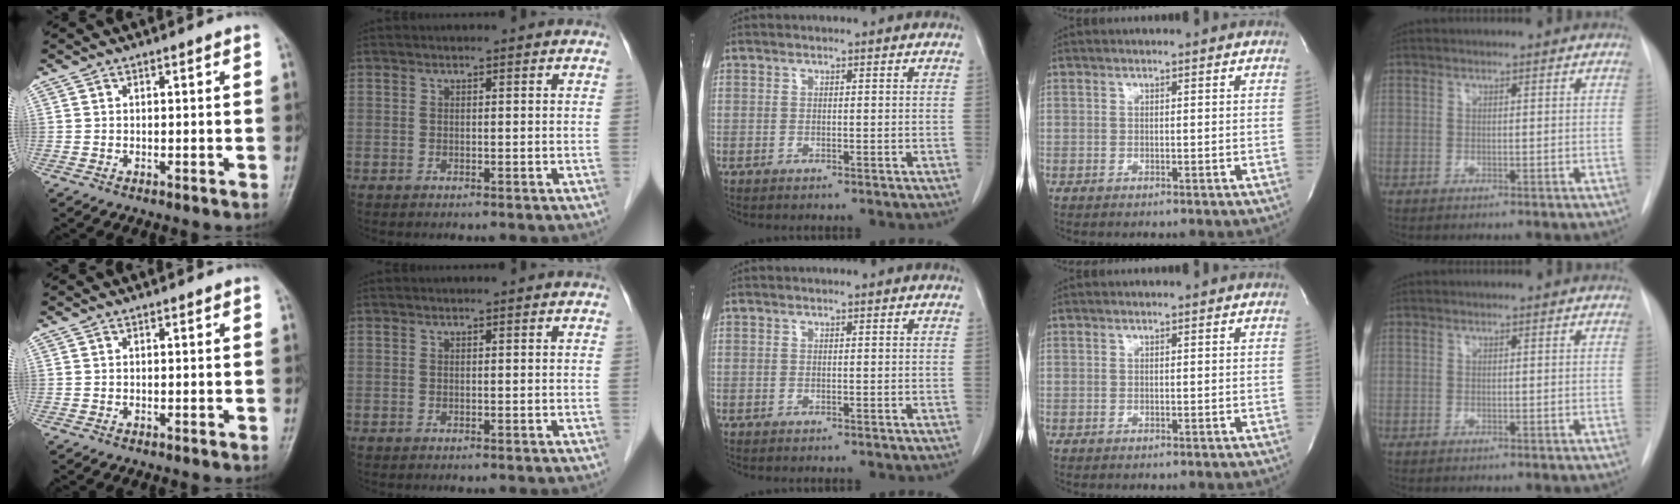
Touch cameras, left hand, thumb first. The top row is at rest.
{}